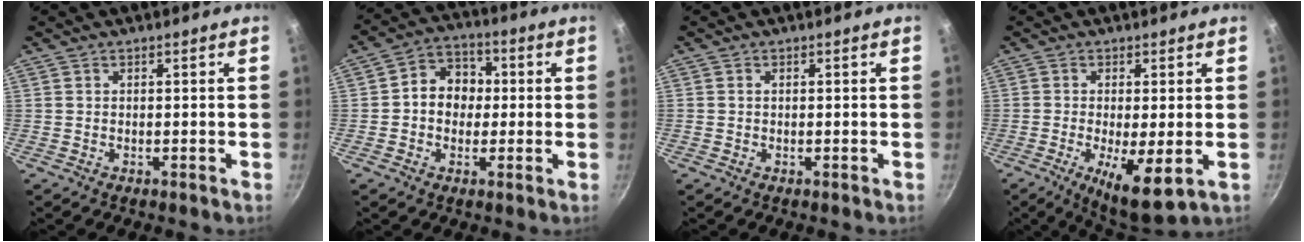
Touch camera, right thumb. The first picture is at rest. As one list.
[{"total": 8.5, "force": [0.2, 7.1, 4.6], "torque": [-0.030, 0.019, -0.011]}, {"total": 0.0}, {"total": 9.3, "force": [-2.1, 2.6, 8.7], "torque": [-0.144, -0.012, -0.024]}]